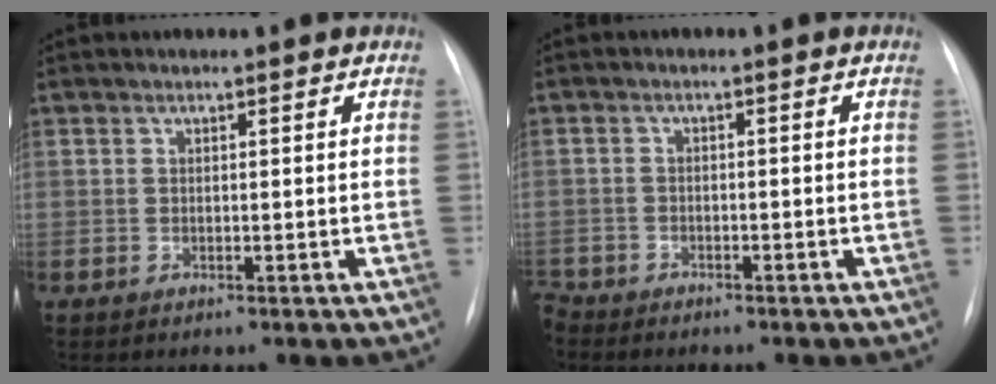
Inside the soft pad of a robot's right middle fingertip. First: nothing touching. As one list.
[{"total": 4.5, "force": [-4.0, 1.7, 1.0], "torque": [-0.014, -0.005, -0.065]}]